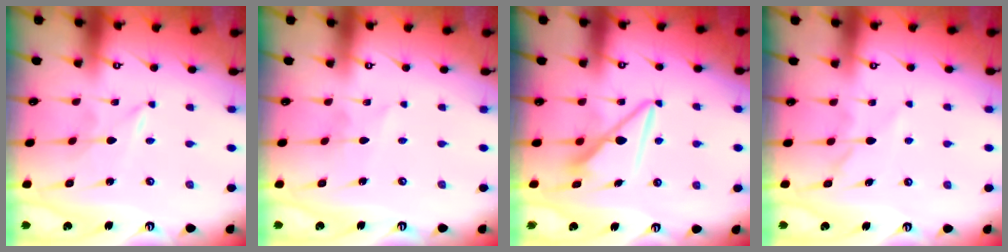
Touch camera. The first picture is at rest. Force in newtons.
{"total": 2.7, "press": 2.7, "slide": 0.2}
{"total": 10.2, "press": 10.2, "slide": 0.6}
{"total": 6.2, "press": 6.1, "slide": 0.5}